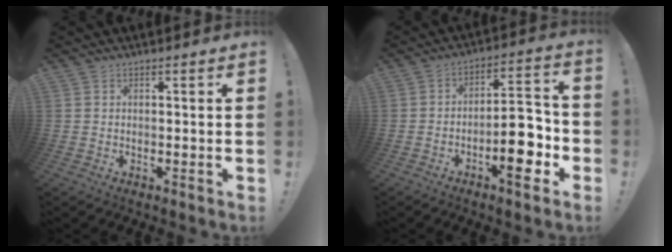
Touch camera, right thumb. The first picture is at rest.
{"total": 13.2, "force": [-5.1, 5.0, 11.1], "torque": [-0.133, 0.029, -0.084]}